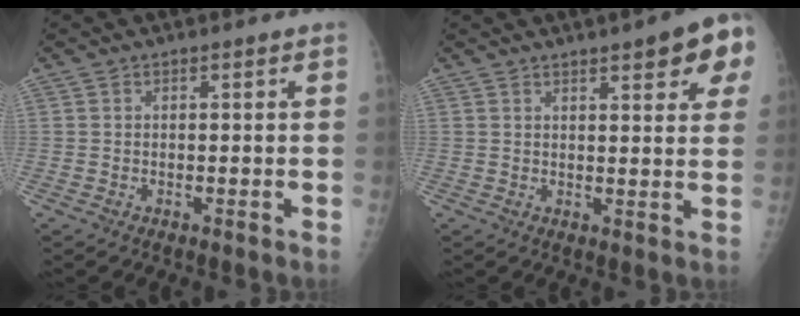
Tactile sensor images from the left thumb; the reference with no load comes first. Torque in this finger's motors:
{"motor_torque": [-0.12, 0.08, 0.16, -0.02, 0.07]}